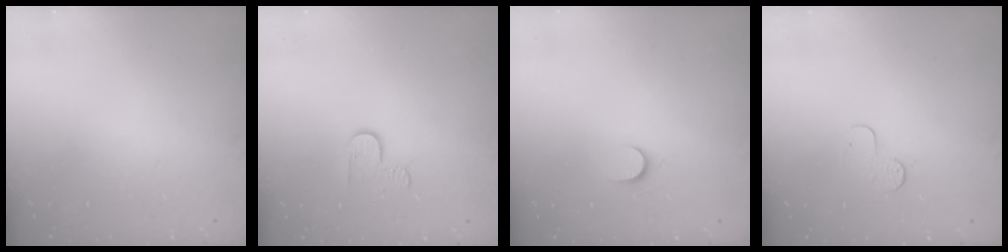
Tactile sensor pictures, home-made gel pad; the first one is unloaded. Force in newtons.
{"total": 4.7, "press": 4.7, "slide": 0.4}
{"total": 3.8, "press": 3.8, "slide": 0.4}
{"total": 5.0, "press": 5.0, "slide": 0.4}